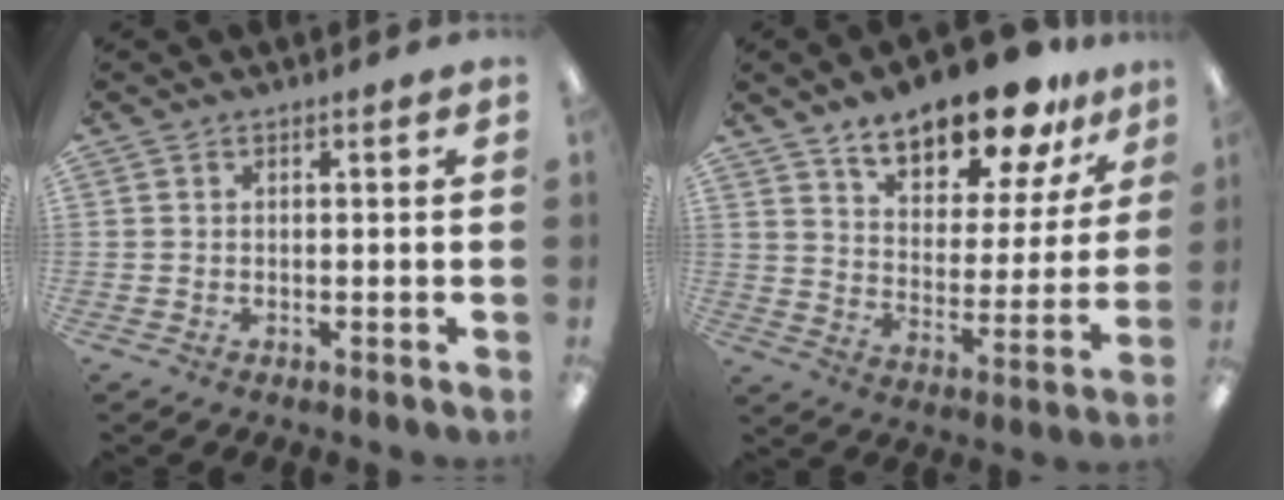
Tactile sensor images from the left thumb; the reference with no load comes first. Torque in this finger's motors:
{"motor_torque": [1.93, 2.11, 1.41, -1.37, 0.11]}